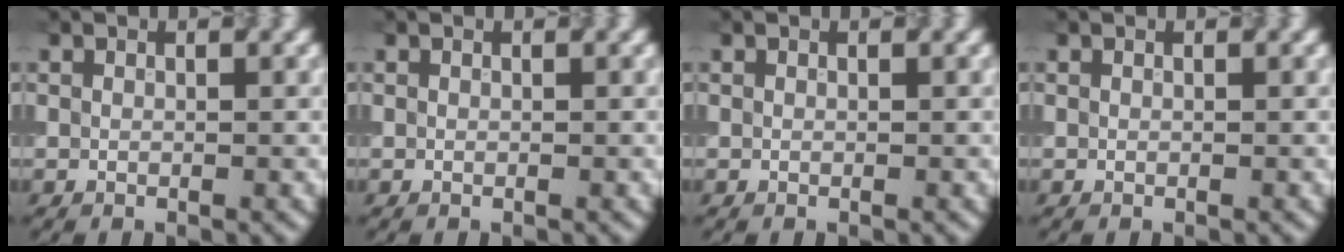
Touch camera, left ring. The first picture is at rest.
{"total": 0.0}
{"total": 0.0}
{"total": 0.0}